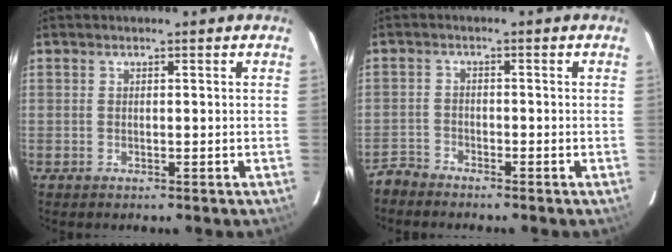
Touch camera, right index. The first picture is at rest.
{"total": 2.9, "force": [-2.8, 0.9, 0.0], "torque": [-0.004, 0.001, -0.061]}